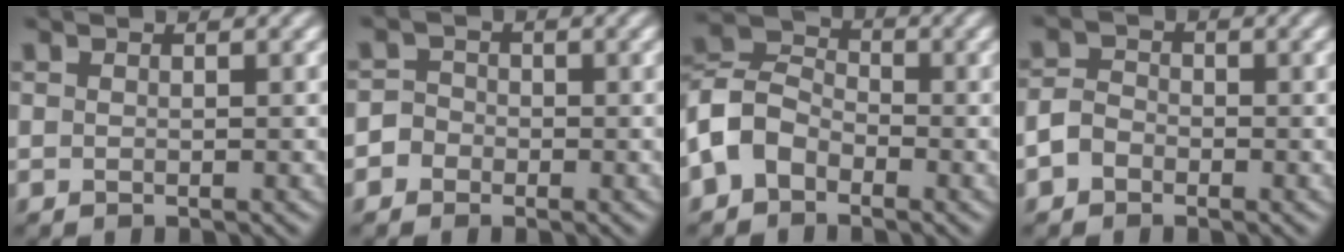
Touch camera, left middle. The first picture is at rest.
{"total": 2.7, "force": [-1.3, 2.3, 0.3], "torque": [0.018, 0.012, -0.040]}
{"total": 4.7, "force": [-2.4, 3.3, 2.3], "torque": [-0.054, 0.010, -0.064]}
{"total": 2.1, "force": [-1.3, 1.5, 0.7], "torque": [-0.011, 0.005, -0.034]}